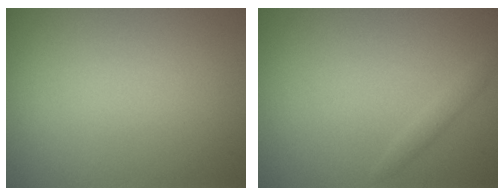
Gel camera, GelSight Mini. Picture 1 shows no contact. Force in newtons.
{"total": 0.9, "press": 0.9, "slide": 0.0}